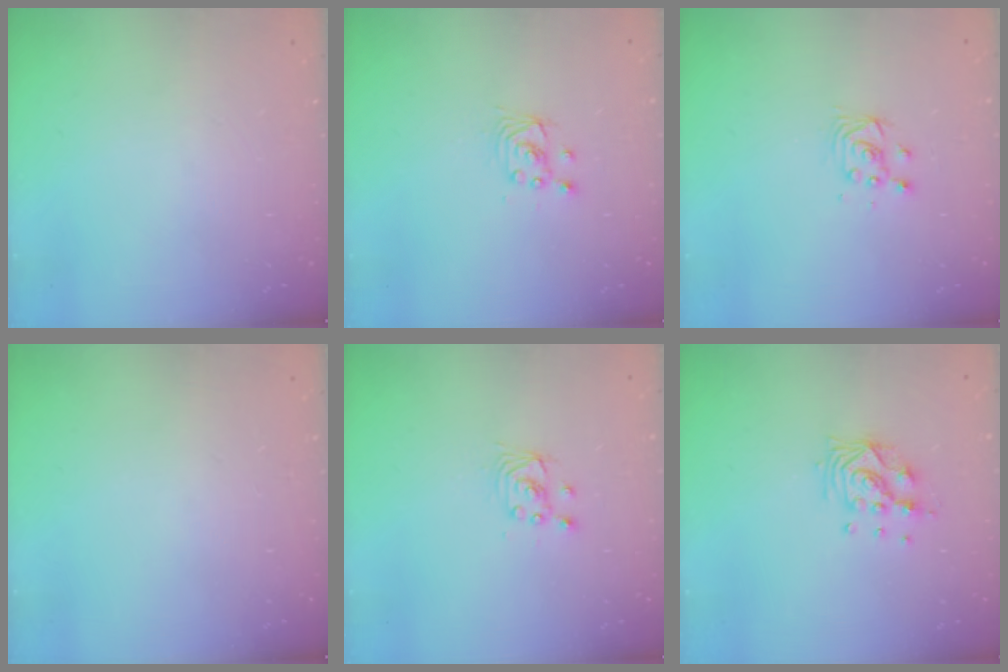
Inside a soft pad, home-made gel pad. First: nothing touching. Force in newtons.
{"total": 2.9, "press": 2.9, "slide": 0.1}
{"total": 3.3, "press": 3.3, "slide": 0.3}
{"total": 0.0}
{"total": 2.9, "press": 2.9, "slide": 0.1}
{"total": 10.0, "press": 9.9, "slide": 1.2}